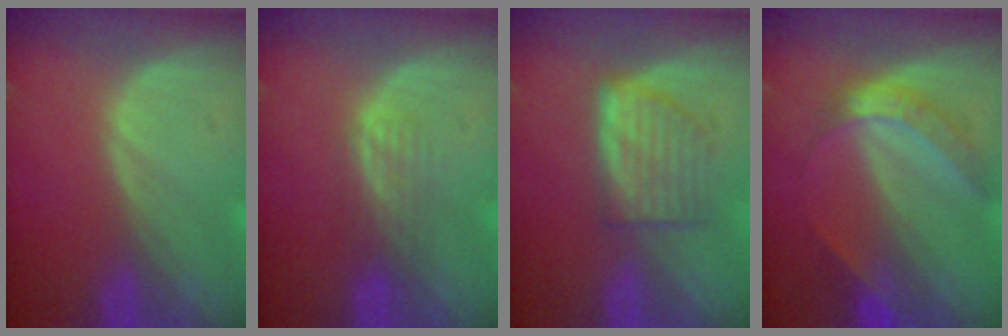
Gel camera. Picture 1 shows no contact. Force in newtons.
{"total": 2.6, "press": 2.6, "slide": 0.4}
{"total": 5.9, "press": 5.4, "slide": 2.4}
{"total": 6.2, "press": 5.3, "slide": 3.3}